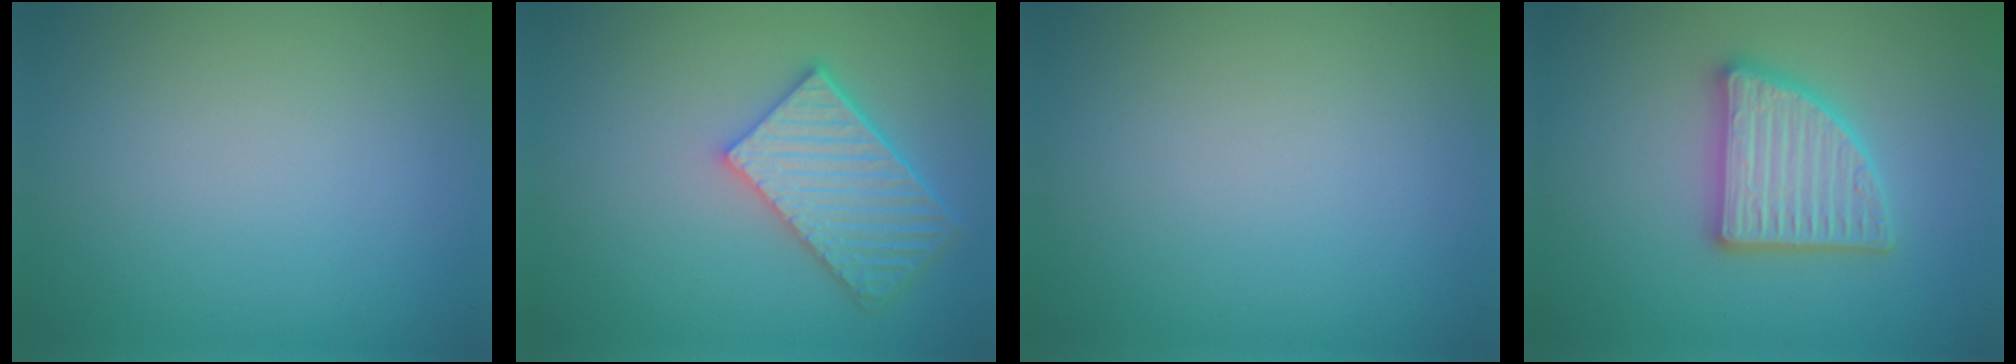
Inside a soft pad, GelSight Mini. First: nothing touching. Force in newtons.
{"total": 5.5, "press": 4.6, "slide": 3.0}
{"total": 0.0}
{"total": 5.0, "press": 4.9, "slide": 0.8}